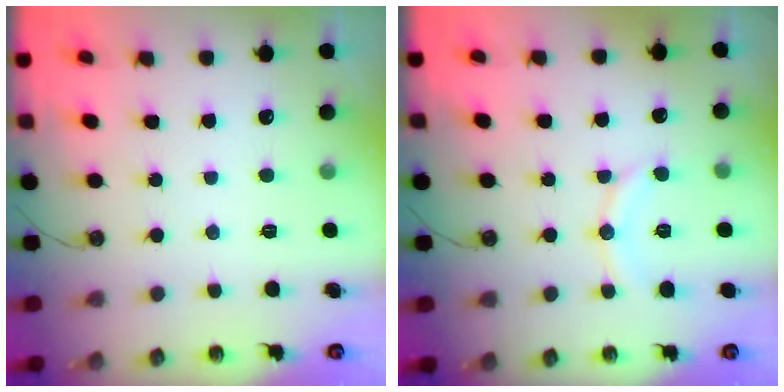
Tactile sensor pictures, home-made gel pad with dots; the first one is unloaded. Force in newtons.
{"total": 8.1, "press": 8.1, "slide": 0.9}